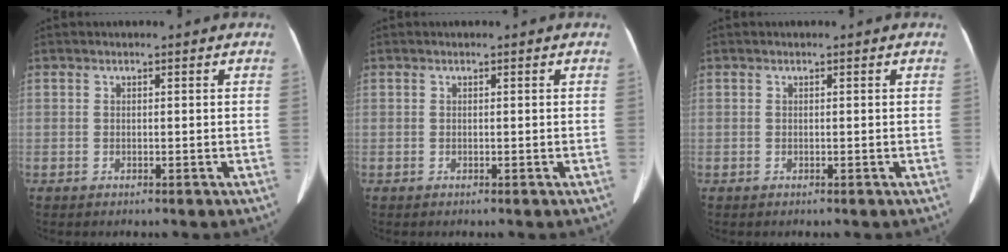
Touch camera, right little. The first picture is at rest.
{"total": 0.0}
{"total": 0.0}